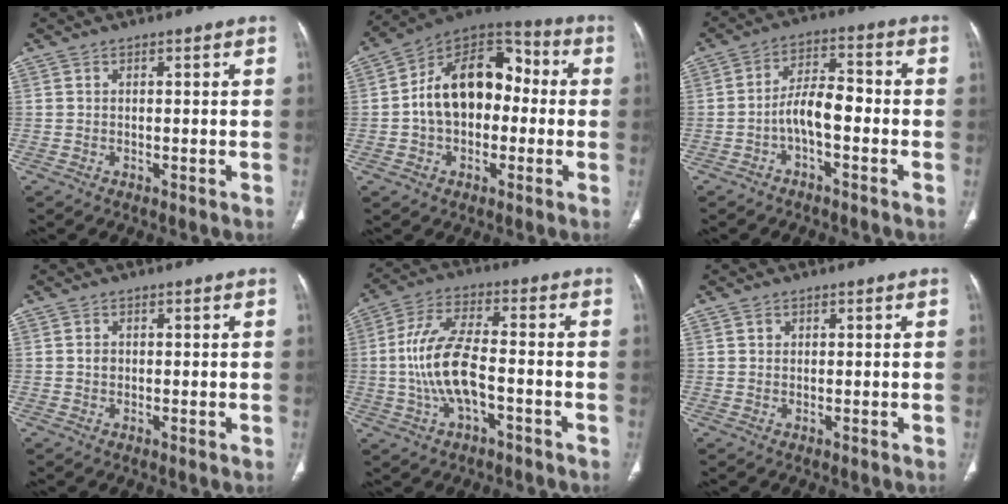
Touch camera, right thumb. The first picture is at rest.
{"total": 17.4, "force": [-0.1, 11.9, 12.7], "torque": [-0.169, 0.046, -0.013]}
{"total": 7.0, "force": [-2.2, 3.2, 5.8], "torque": [-0.096, 0.038, -0.043]}
{"total": 1.3, "force": [0.2, 1.0, 0.8], "torque": [-0.010, 0.001, 0.003]}
{"total": 11.9, "force": [-2.3, 5.2, 10.4], "torque": [-0.213, 0.031, -0.044]}
{"total": 1.1, "force": [0.6, 0.9, 0.3], "torque": [0.002, -0.002, 0.010]}